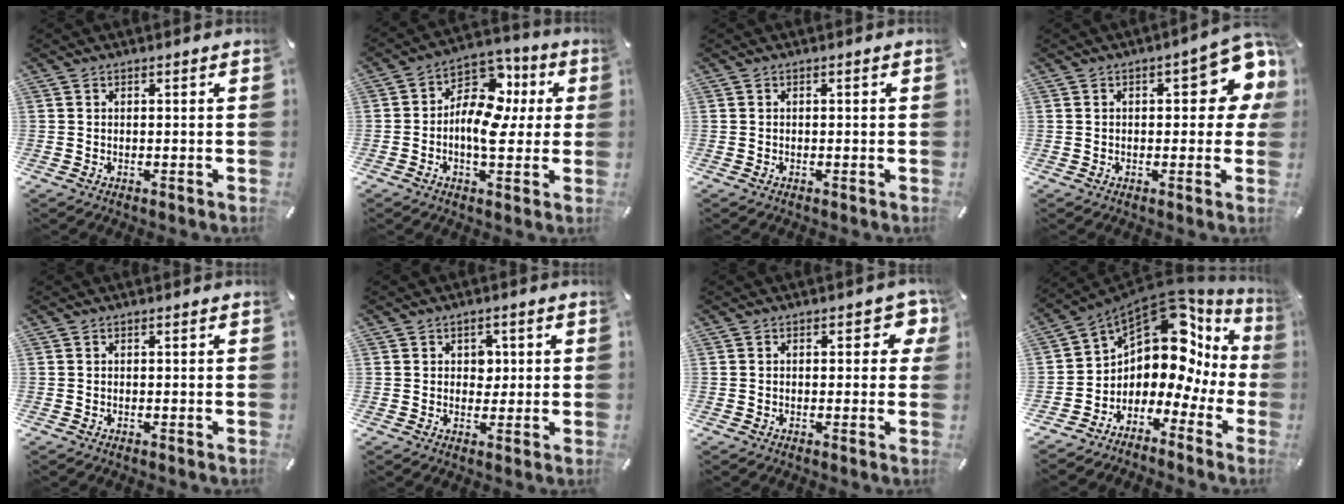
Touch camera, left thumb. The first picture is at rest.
{"total": 13.2, "force": [-0.3, 9.1, 9.5], "torque": [-0.151, -0.004, -0.009]}
{"total": 0.0}
{"total": 12.4, "force": [3.5, 5.3, 10.6], "torque": [-0.132, -0.015, 0.056]}
{"total": 0.0}
{"total": 3.6, "force": [0.5, 3.0, 1.9], "torque": [-0.017, -0.003, 0.000]}
{"total": 5.4, "force": [1.3, 2.9, 4.3], "torque": [-0.048, -0.002, 0.013]}
{"total": 12.9, "force": [7.6, 7.3, 7.5], "torque": [-0.127, -0.082, 0.124]}